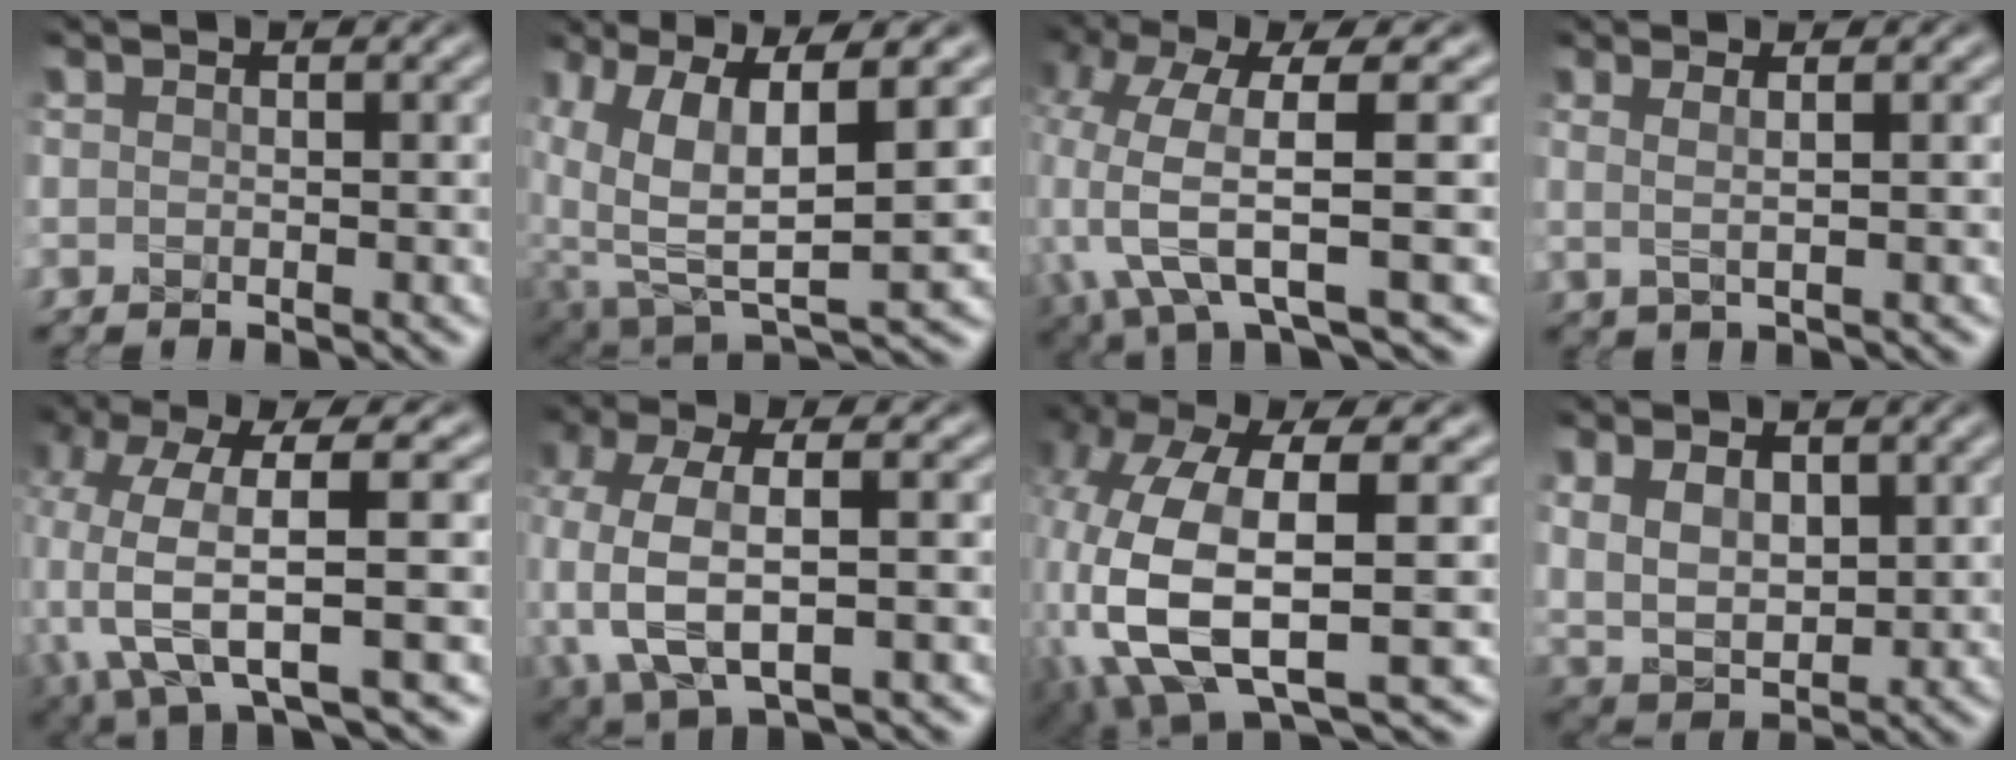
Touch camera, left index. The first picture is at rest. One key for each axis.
{"total": 9.5, "fx": 2.4, "fy": 3.9, "fz": 8.3, "tx": -0.169, "ty": -0.011, "tz": 0.051}
{"total": 8.4, "fx": -0.3, "fy": 3.2, "fz": 7.8, "tx": -0.173, "ty": -0.016, "tz": 0.000}
{"total": 1.8, "fx": 0.8, "fy": 0.5, "fz": 1.6, "tx": -0.028, "ty": 0.004, "tz": 0.005}
{"total": 8.6, "fx": -0.3, "fy": 3.4, "fz": 7.9, "tx": -0.166, "ty": -0.012, "tz": 0.001}
{"total": 7.9, "fx": -1.3, "fy": 4.2, "fz": 6.6, "tx": -0.149, "ty": 0.000, "tz": -0.028}
{"total": 12.3, "fx": -0.9, "fy": 5.8, "fz": 10.7, "tx": -0.250, "ty": -0.019, "tz": -0.007}
{"total": 5.1, "fx": 1.8, "fy": 3.2, "fz": 3.5, "tx": -0.072, "ty": -0.002, "tz": 0.036}